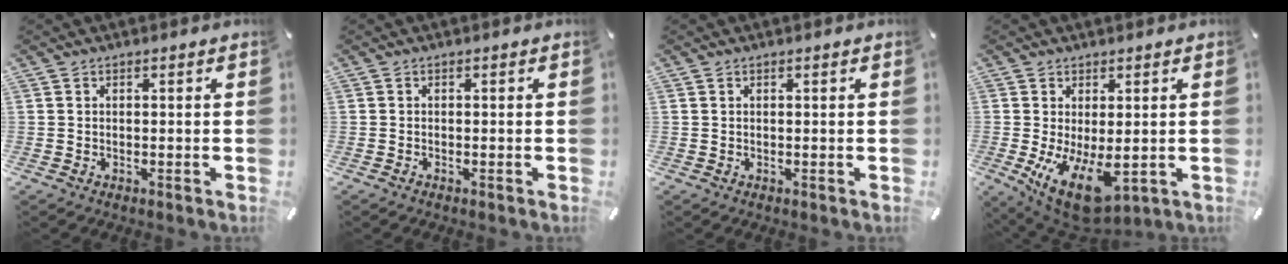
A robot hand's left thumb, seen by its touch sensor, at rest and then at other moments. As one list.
[{"total": 0.0}, {"total": 0.0}, {"total": 11.0, "force": [-2.3, 5.2, 9.4], "torque": [-0.158, -0.009, -0.025]}]